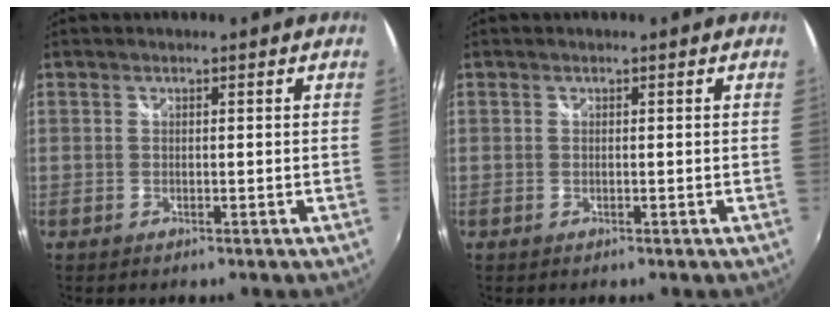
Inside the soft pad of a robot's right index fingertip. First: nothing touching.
{"total": 0.0}